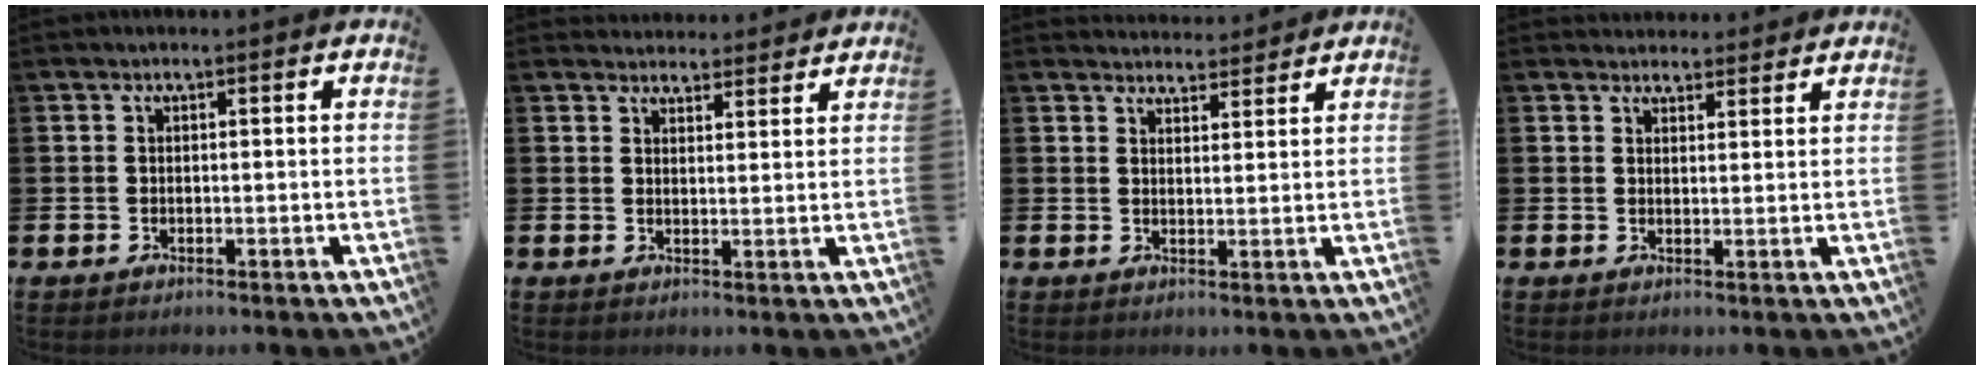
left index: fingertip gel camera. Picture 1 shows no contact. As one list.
[{"total": 3.5, "force": [3.4, 0.7, -0.3], "torque": [0.006, -0.020, 0.062]}, {"total": 3.5, "force": [3.4, 0.7, -0.2], "torque": [0.000, -0.019, 0.062]}, {"total": 2.9, "force": [2.8, 0.8, -0.2], "torque": [0.006, -0.012, 0.050]}]